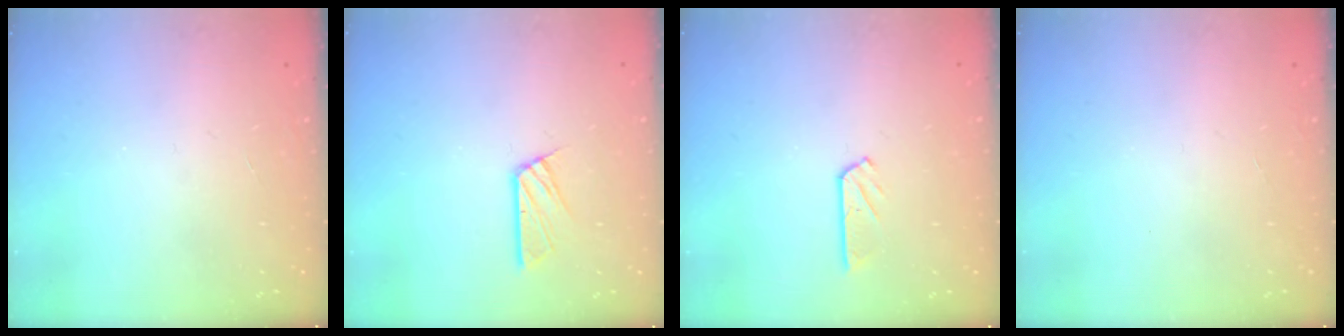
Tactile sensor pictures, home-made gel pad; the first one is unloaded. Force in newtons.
{"total": 8.1, "press": 8.1, "slide": 0.5}
{"total": 4.2, "press": 4.2, "slide": 0.3}
{"total": 0.0}